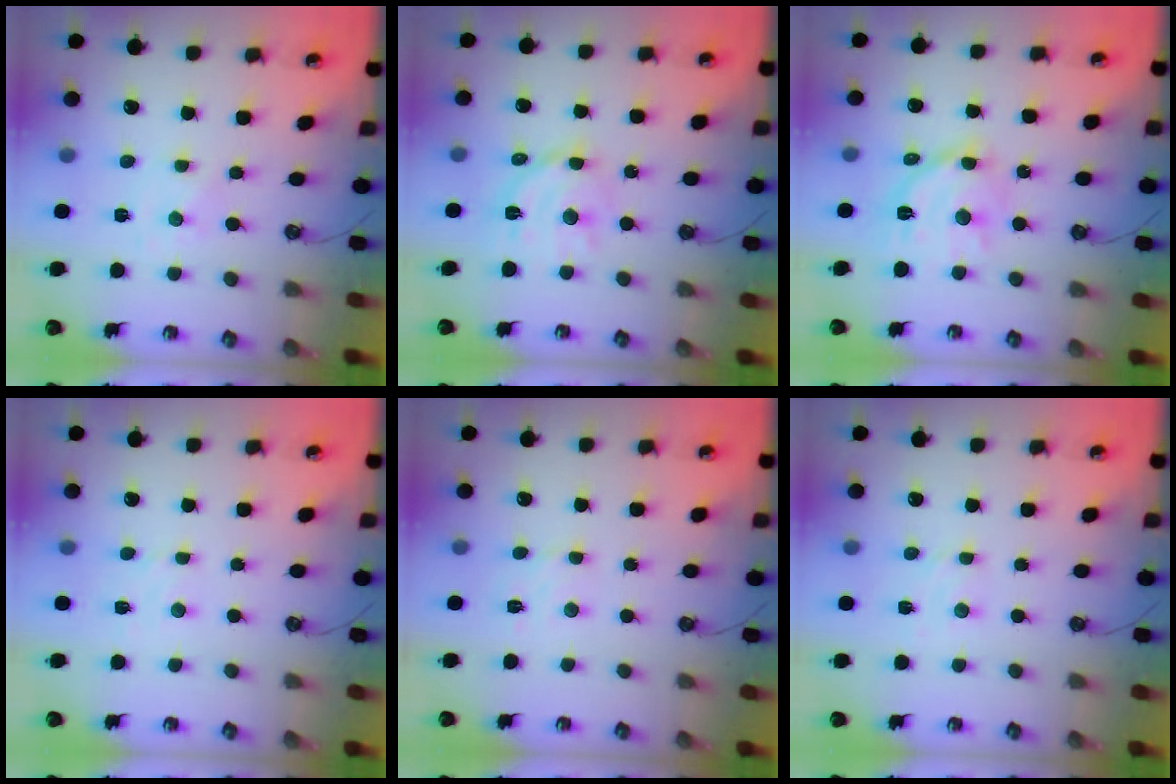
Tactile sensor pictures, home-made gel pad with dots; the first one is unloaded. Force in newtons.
{"total": 12.2, "press": 12.2, "slide": 1.0}
{"total": 13.0, "press": 13.0, "slide": 0.9}
{"total": 2.8, "press": 2.8, "slide": 0.4}
{"total": 2.9, "press": 2.8, "slide": 0.5}
{"total": 3.6, "press": 3.6, "slide": 0.4}